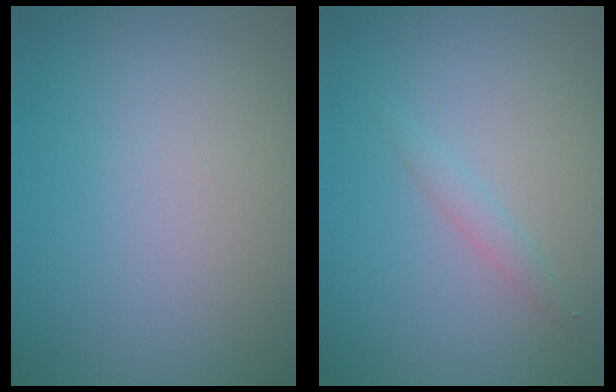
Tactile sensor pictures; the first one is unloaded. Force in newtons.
{"total": 1.0, "press": 1.0, "slide": 0.1}